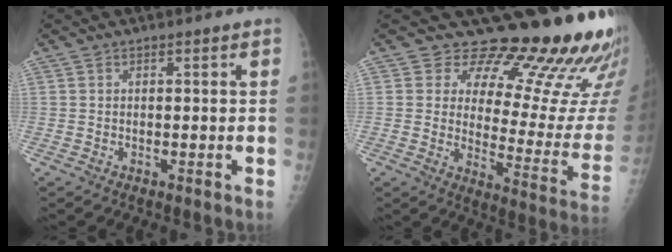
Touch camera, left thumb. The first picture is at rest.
{"total": 22.6, "force": [18.2, 8.5, 10.5], "torque": [-0.093, -0.140, 0.221]}